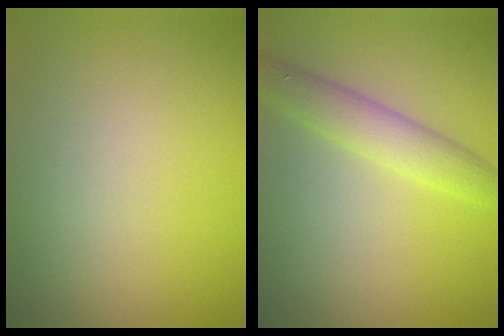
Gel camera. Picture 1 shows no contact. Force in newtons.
{"total": 3.2, "press": 3.2, "slide": 0.0}